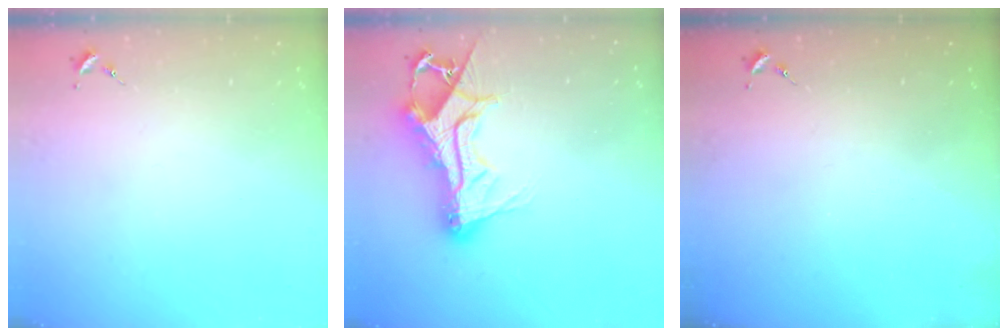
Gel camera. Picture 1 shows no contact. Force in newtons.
{"total": 17.3, "press": 17.2, "slide": 1.5}
{"total": 0.0}